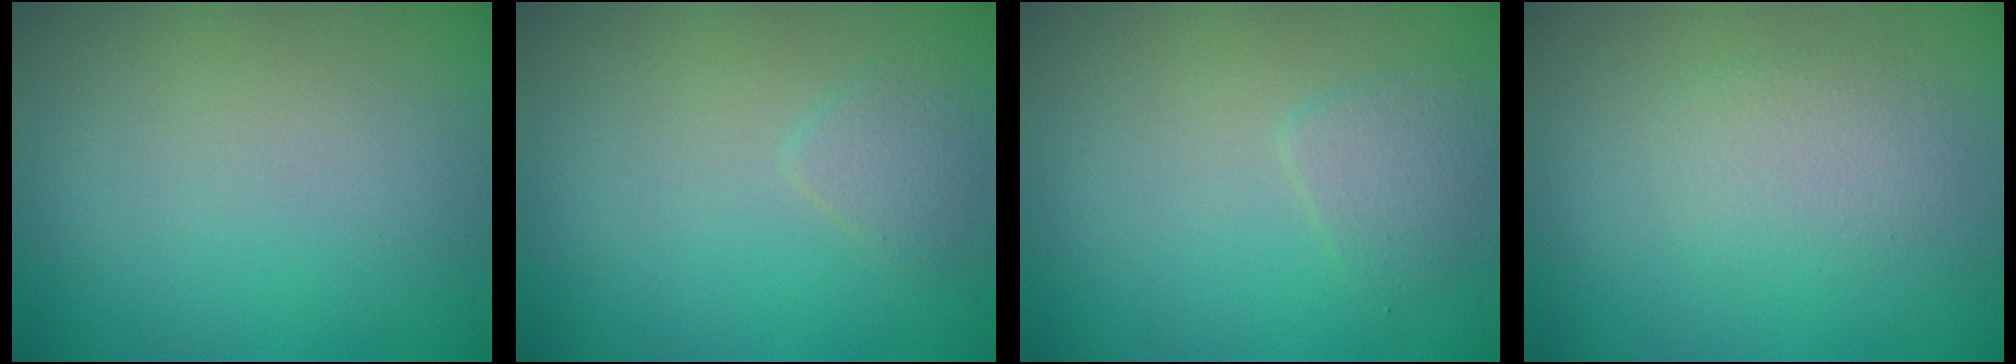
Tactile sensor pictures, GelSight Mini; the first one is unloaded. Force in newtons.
{"total": 1.3, "press": 1.3, "slide": 0.1}
{"total": 1.6, "press": 1.6, "slide": 0.1}
{"total": 2.1, "press": 2.1, "slide": 0.0}